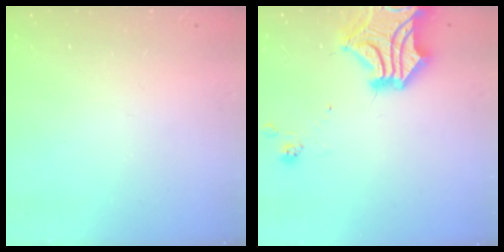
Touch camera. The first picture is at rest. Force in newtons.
{"total": 10.2, "press": 9.9, "slide": 2.6}